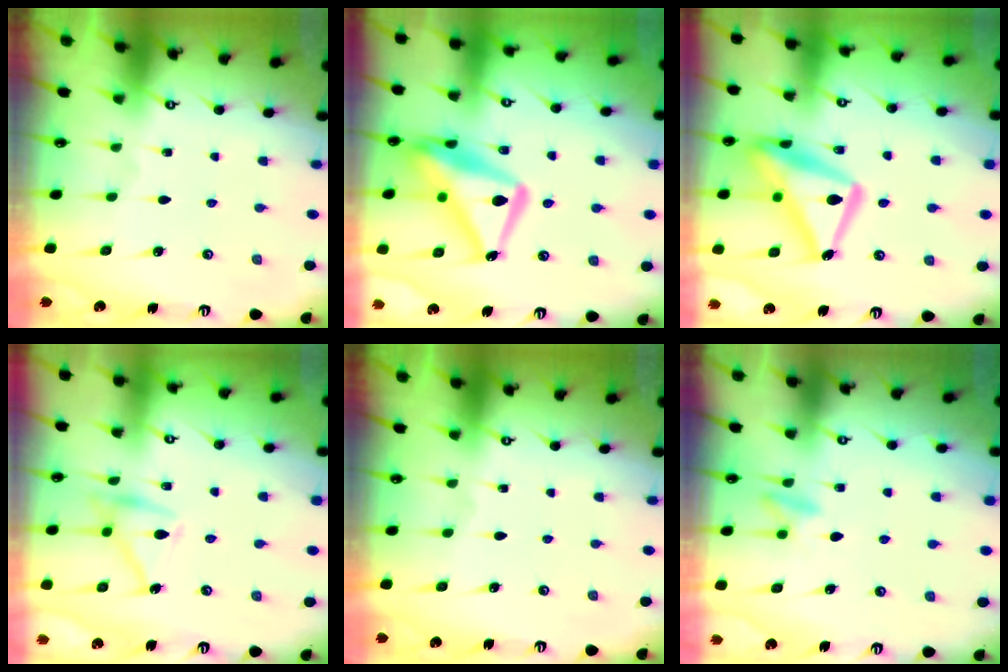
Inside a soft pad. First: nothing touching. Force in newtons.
{"total": 18.9, "press": 18.8, "slide": 1.8}
{"total": 19.6, "press": 19.5, "slide": 1.5}
{"total": 13.7, "press": 13.7, "slide": 0.1}
{"total": 0.0}
{"total": 9.0, "press": 8.9, "slide": 1.3}